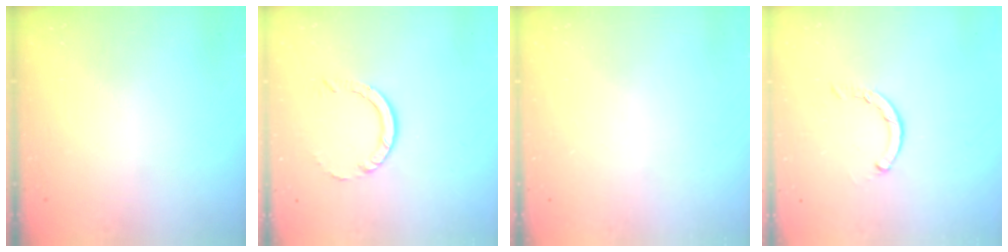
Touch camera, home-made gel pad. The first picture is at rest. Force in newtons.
{"total": 5.3, "press": 5.3, "slide": 0.1}
{"total": 0.0}
{"total": 1.7, "press": 1.6, "slide": 0.3}